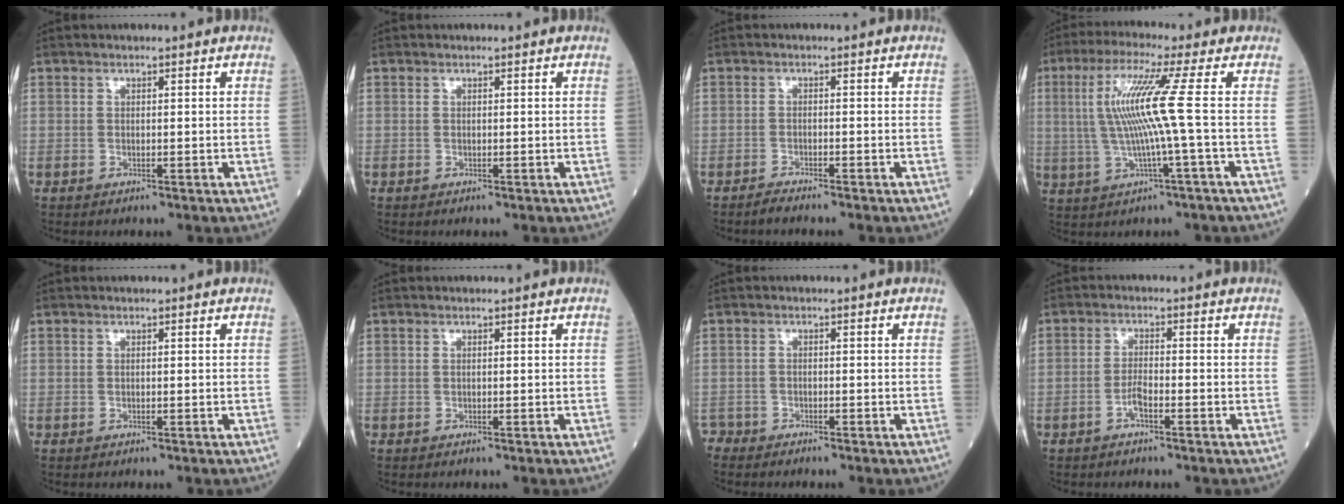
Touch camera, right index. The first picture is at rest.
{"total": 0.0}
{"total": 1.8, "force": [-1.6, -0.3, 0.7], "torque": [-0.018, -0.002, -0.029]}
{"total": 9.6, "force": [0.7, -1.6, 9.4], "torque": [-0.195, 0.010, 0.019]}
{"total": 0.0}
{"total": 0.0}
{"total": 1.7, "force": [-1.6, 0.1, -0.3], "torque": [0.010, -0.004, -0.030]}
{"total": 2.3, "force": [-1.3, 0.4, 1.8], "torque": [-0.038, 0.002, -0.024]}